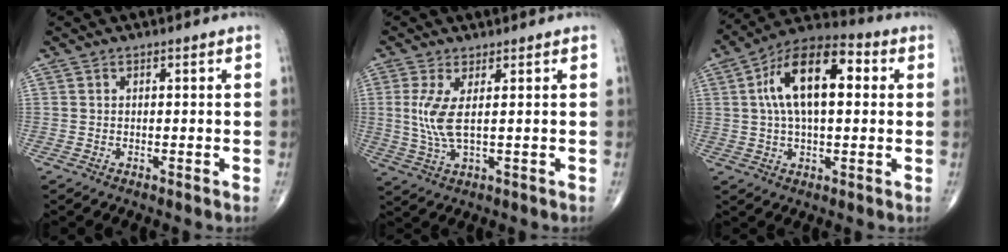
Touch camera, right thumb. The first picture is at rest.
{"total": 6.1, "force": [1.0, 1.7, 5.8], "torque": [-0.145, -0.014, 0.025]}
{"total": 16.2, "force": [3.1, 8.0, 13.8], "torque": [-0.224, 0.027, 0.044]}